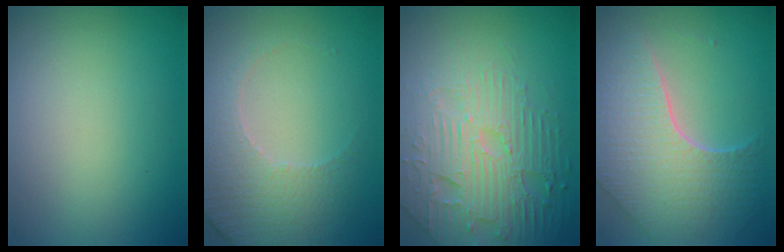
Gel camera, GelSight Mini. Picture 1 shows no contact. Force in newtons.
{"total": 5.0, "press": 3.6, "slide": 3.5}
{"total": 6.5, "press": 5.1, "slide": 4.0}
{"total": 8.0, "press": 5.7, "slide": 5.6}